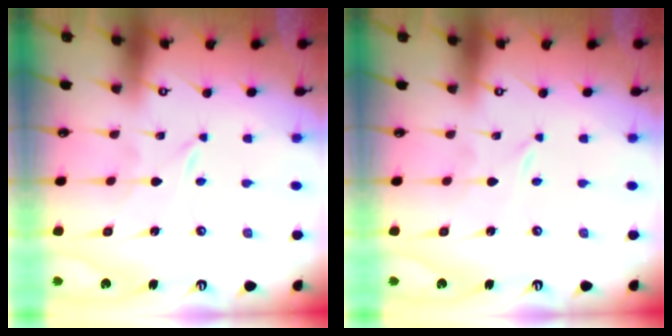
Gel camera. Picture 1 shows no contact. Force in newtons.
{"total": 0.0}